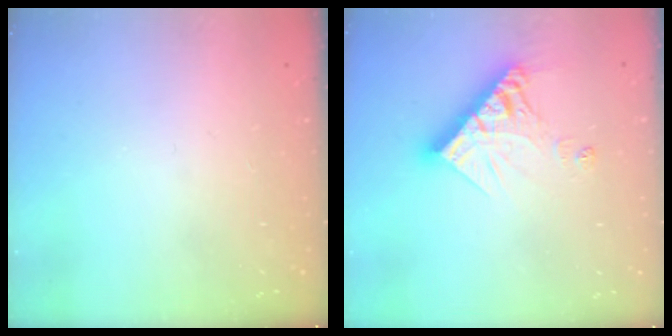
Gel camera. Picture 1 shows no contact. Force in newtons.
{"total": 12.7, "press": 12.6, "slide": 1.6}